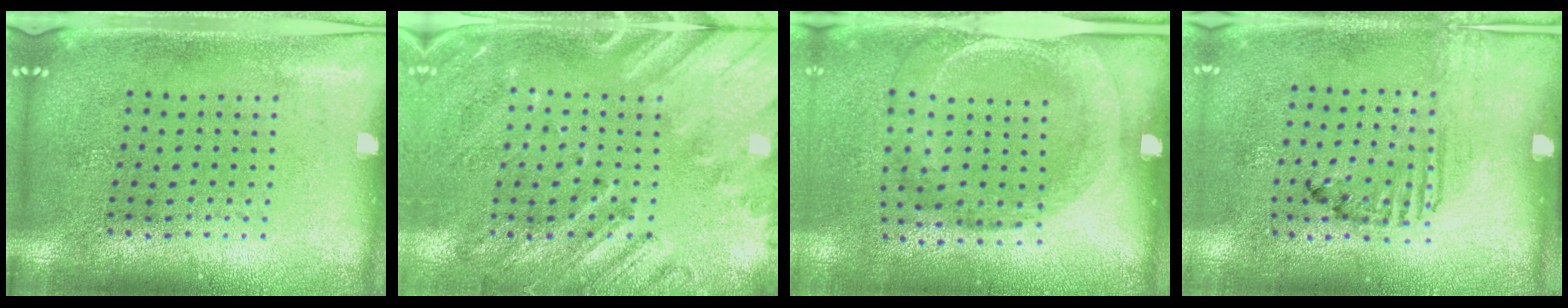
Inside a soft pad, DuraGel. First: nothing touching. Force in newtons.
{"total": 2.4, "press": 1.9, "slide": 1.5}
{"total": 1.9, "press": 1.2, "slide": 1.5}
{"total": 1.7, "press": 1.1, "slide": 1.3}